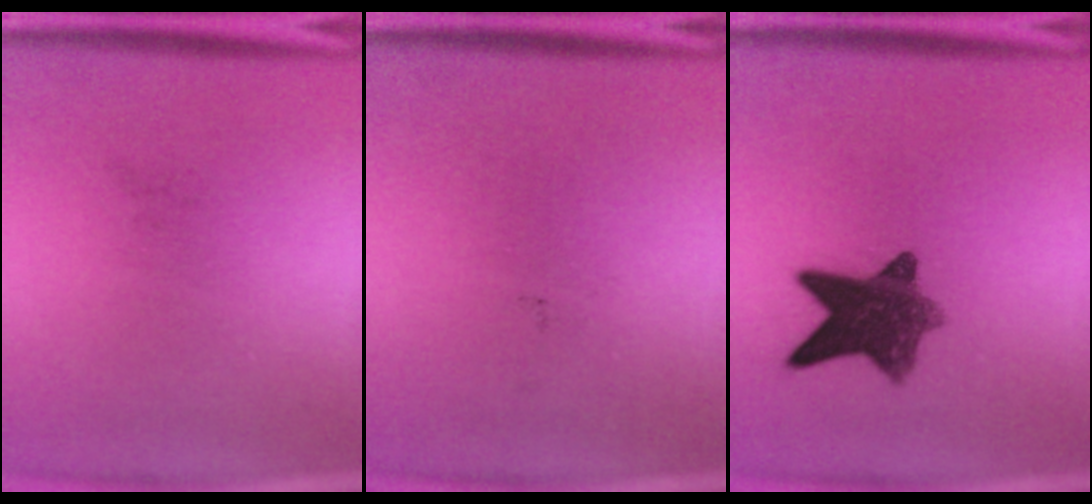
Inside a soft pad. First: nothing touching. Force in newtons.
{"total": 0.0}
{"total": 9.6}